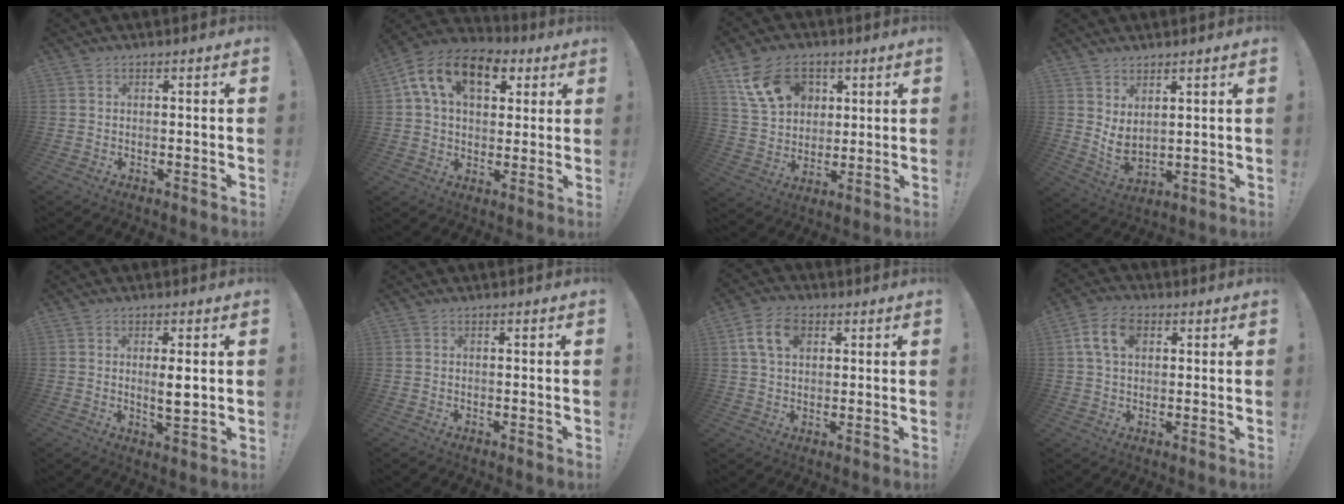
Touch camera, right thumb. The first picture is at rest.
{"total": 16.5, "force": [6.5, 10.4, 11.1], "torque": [-0.177, -0.011, 0.115]}
{"total": 15.9, "force": [7.1, 11.8, 7.9], "torque": [-0.127, -0.021, 0.141]}
{"total": 5.1, "force": [3.1, 2.4, 3.3], "torque": [-0.052, -0.031, 0.056]}
{"total": 4.5, "force": [0.8, 0.8, 4.4], "torque": [-0.058, -0.016, 0.009]}
{"total": 0.0}
{"total": 9.5, "force": [3.3, 6.5, 6.1], "torque": [-0.108, 0.007, 0.063]}
{"total": 9.0, "force": [2.8, 6.0, 6.1], "torque": [-0.105, 0.005, 0.053]}